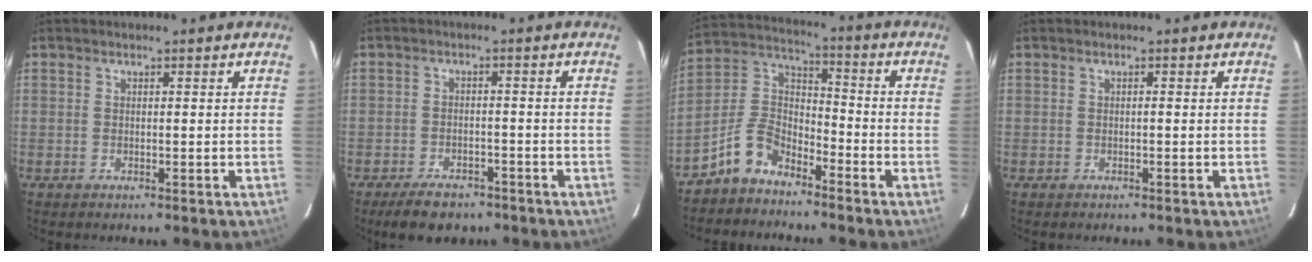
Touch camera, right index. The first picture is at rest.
{"total": 6.1, "force": [-4.5, 3.1, 2.5], "torque": [-0.046, -0.001, -0.070]}
{"total": 7.9, "force": [-6.1, 3.9, 3.1], "torque": [-0.071, 0.027, -0.125]}
{"total": 0.0}